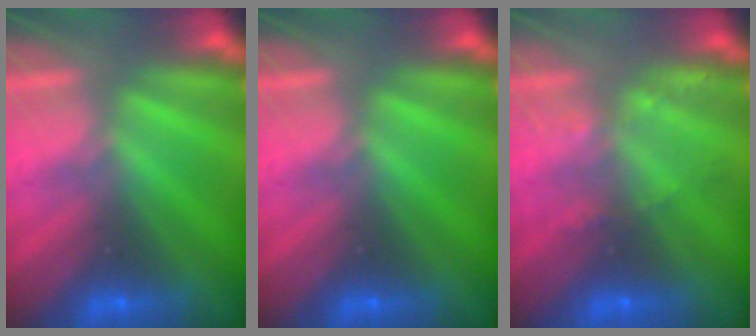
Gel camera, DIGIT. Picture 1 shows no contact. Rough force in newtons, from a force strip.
{"total": 0.0}
{"total": 2.2}